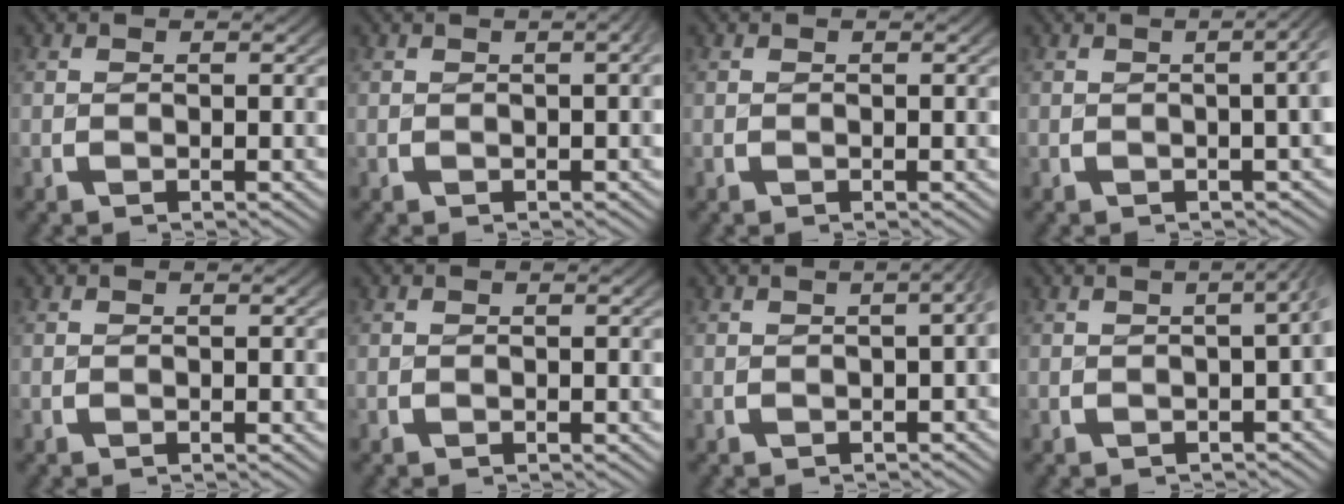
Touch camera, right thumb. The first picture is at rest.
{"total": 2.4, "force": [0.2, 1.0, 2.2], "torque": [-0.017, 0.014, -0.002]}
{"total": 0.0}
{"total": 4.9, "force": [1.1, 2.4, 4.1], "torque": [-0.020, 0.026, 0.000]}
{"total": 0.0}
{"total": 0.0}
{"total": 4.9, "force": [1.0, 2.6, 4.0], "torque": [-0.026, 0.035, -0.003]}
{"total": 5.4, "force": [1.5, 3.1, 4.1], "torque": [-0.026, 0.035, 0.003]}